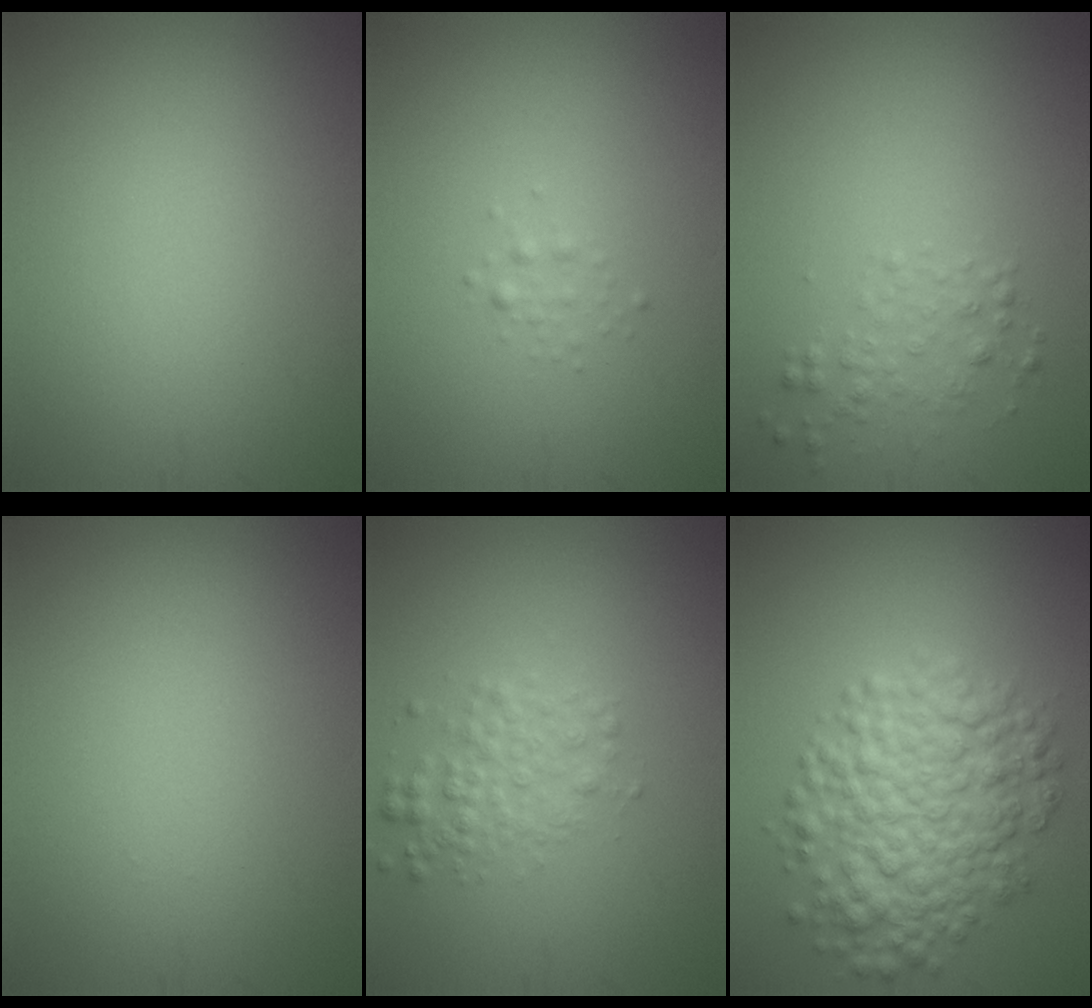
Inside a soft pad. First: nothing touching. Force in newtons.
{"total": 0.8, "press": 0.8, "slide": 0.0}
{"total": 1.7, "press": 1.7, "slide": 0.1}
{"total": 0.0}
{"total": 2.5, "press": 2.5, "slide": 0.0}
{"total": 7.4, "press": 7.4, "slide": 0.2}